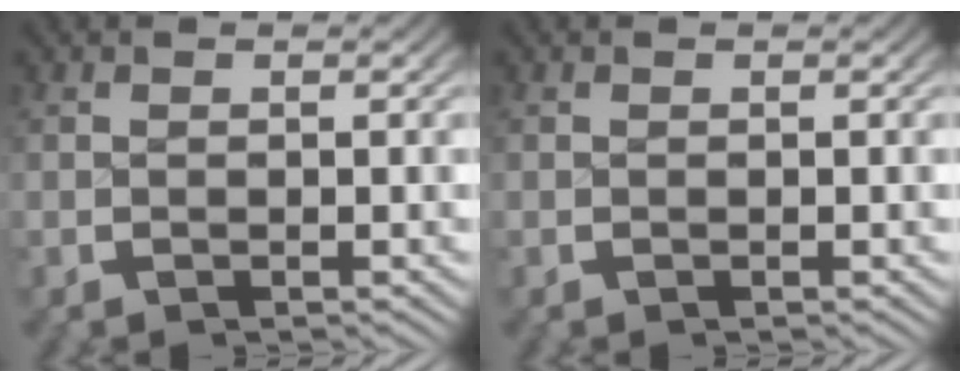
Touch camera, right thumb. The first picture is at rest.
{"total": 0.0}